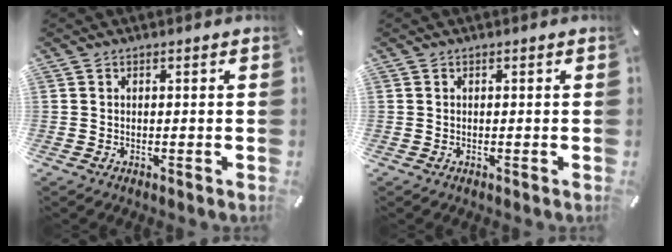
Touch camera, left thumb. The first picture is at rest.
{"total": 0.0}